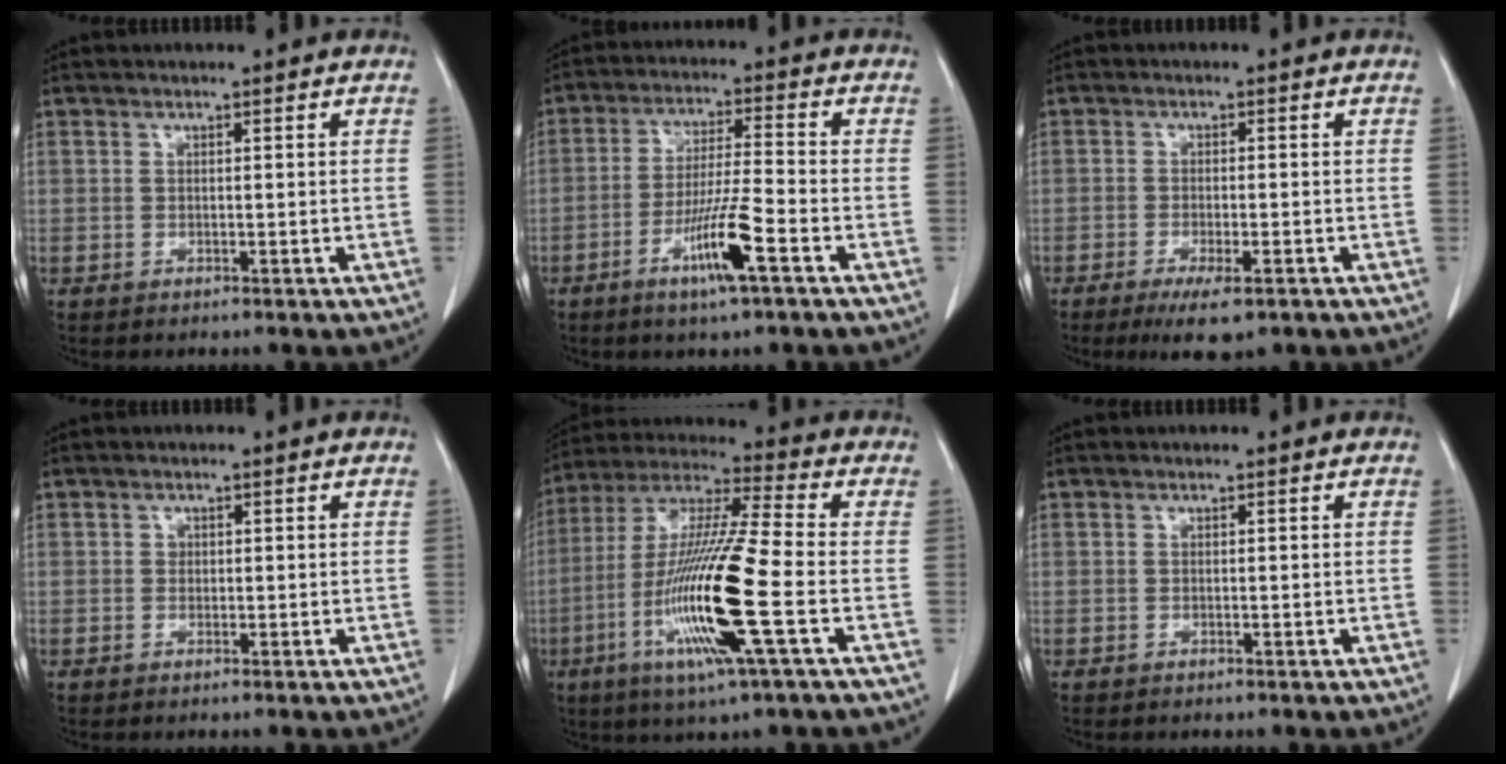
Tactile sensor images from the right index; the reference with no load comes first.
{"total": 9.0, "force": [-4.2, -0.3, 7.9], "torque": [-0.150, -0.010, -0.078]}
{"total": 5.6, "force": [-3.4, 1.2, 4.3], "torque": [-0.071, -0.013, -0.050]}
{"total": 0.7, "force": [0.2, 0.6, 0.1], "torque": [0.004, 0.004, 0.005]}
{"total": 18.8, "force": [-5.4, 0.2, 18.0], "torque": [-0.376, -0.021, -0.110]}
{"total": 0.0}